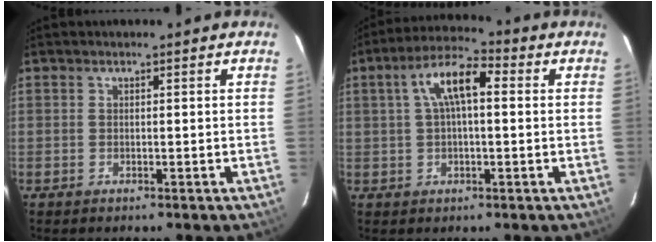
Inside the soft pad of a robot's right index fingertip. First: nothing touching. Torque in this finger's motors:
{"motor_torque": [0.34, 0.02, 0.32, 0.14]}